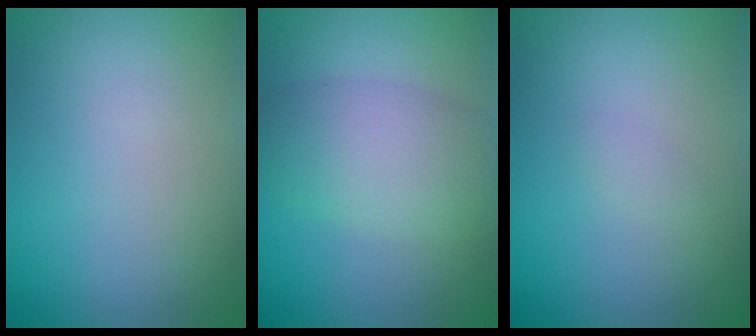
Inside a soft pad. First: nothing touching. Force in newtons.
{"total": 5.4, "press": 5.4, "slide": 0.3}
{"total": 0.6, "press": 0.6, "slide": 0.0}